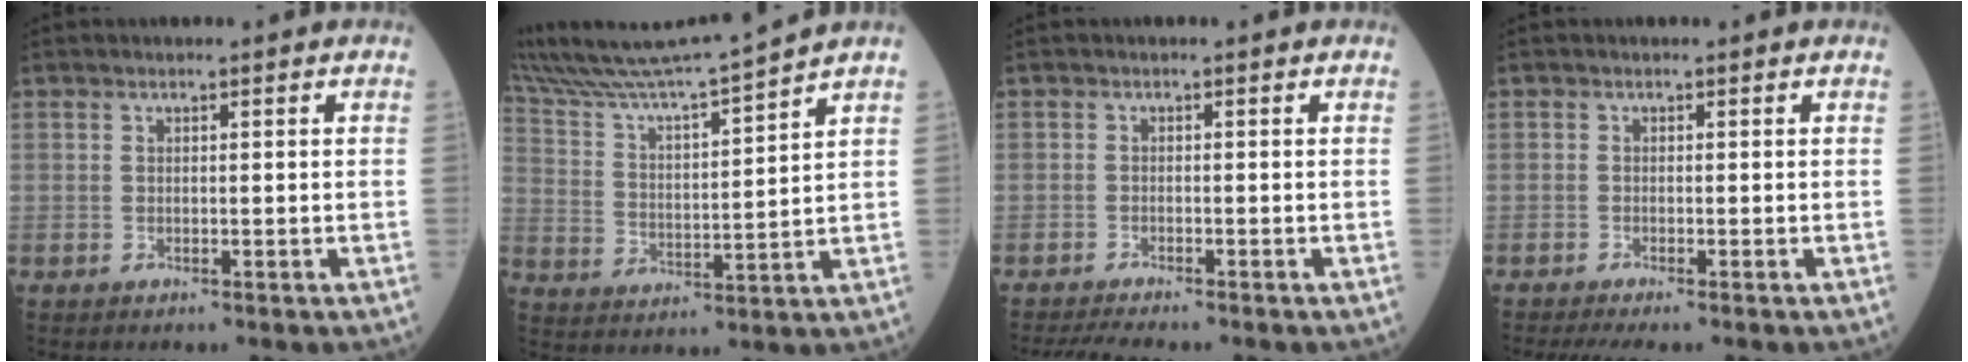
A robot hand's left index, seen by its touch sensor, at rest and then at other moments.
{"total": 14.0, "force": [12.9, -2.4, 4.8], "torque": [-0.103, -0.019, 0.225]}
{"total": 3.9, "force": [-3.6, -0.2, 1.4], "torque": [-0.025, -0.017, -0.062]}
{"total": 3.0, "force": [-2.6, -0.2, 1.6], "torque": [-0.025, -0.008, -0.046]}